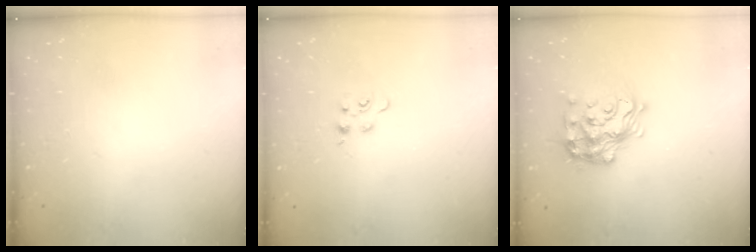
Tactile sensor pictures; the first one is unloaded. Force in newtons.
{"total": 5.3, "press": 5.3, "slide": 0.7}
{"total": 17.9, "press": 17.8, "slide": 1.2}